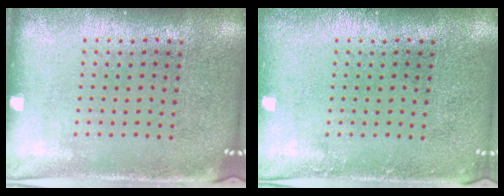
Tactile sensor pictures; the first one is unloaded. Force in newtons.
{"total": 0.7, "press": 0.7, "slide": 0.1}